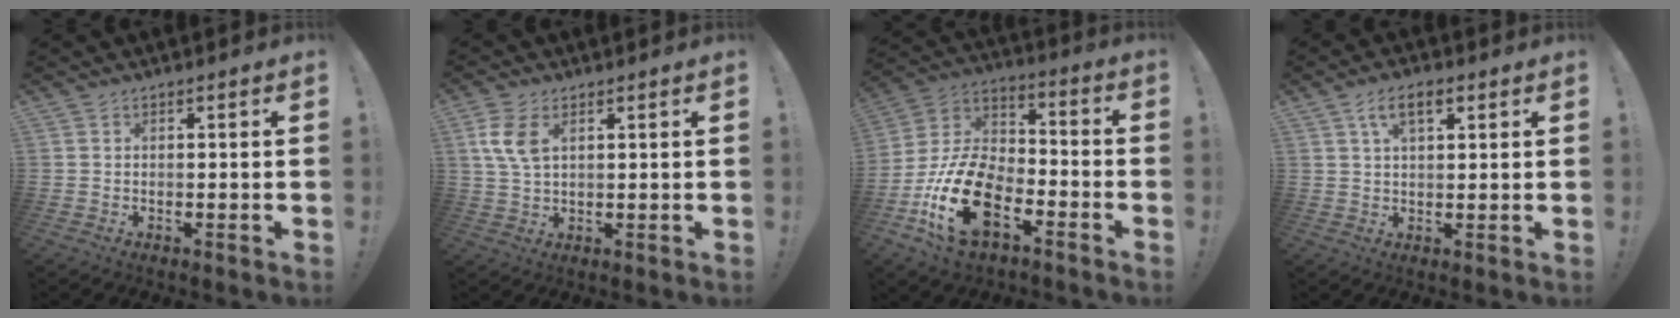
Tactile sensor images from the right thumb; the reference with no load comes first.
{"total": 8.0, "force": [3.1, 4.6, 5.8], "torque": [-0.116, -0.009, 0.054]}
{"total": 22.0, "force": [-9.8, 12.7, 15.0], "torque": [-0.296, 0.059, -0.160]}
{"total": 6.4, "force": [2.8, 2.9, 5.0], "torque": [-0.077, -0.001, 0.047]}